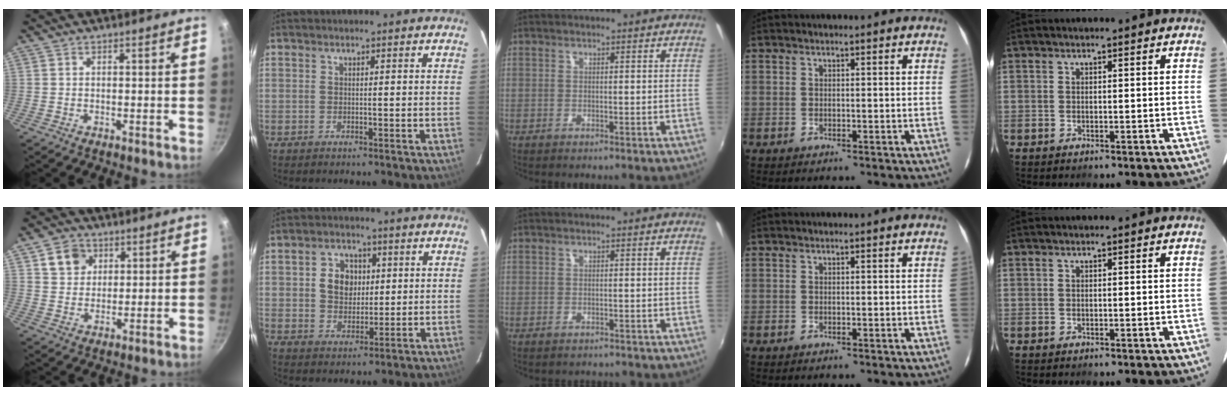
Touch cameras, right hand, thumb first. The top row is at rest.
{"thumb": {"total": 6.2, "force": [2.6, 5.3, 2.1], "torque": [-0.007, 0.003, 0.045]}, "index": {"total": 6.9, "force": [1.3, 5.7, 3.7], "torque": [-0.069, 0.018, 0.028]}, "middle": {"total": 1.7, "force": [-1.6, 0.5, 0.3], "torque": [-0.010, -0.007, -0.020]}}